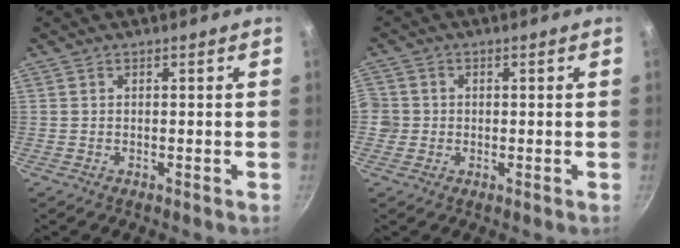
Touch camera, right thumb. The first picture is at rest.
{"total": 3.9, "force": [-0.4, 3.7, 1.0], "torque": [-0.006, 0.011, -0.011]}